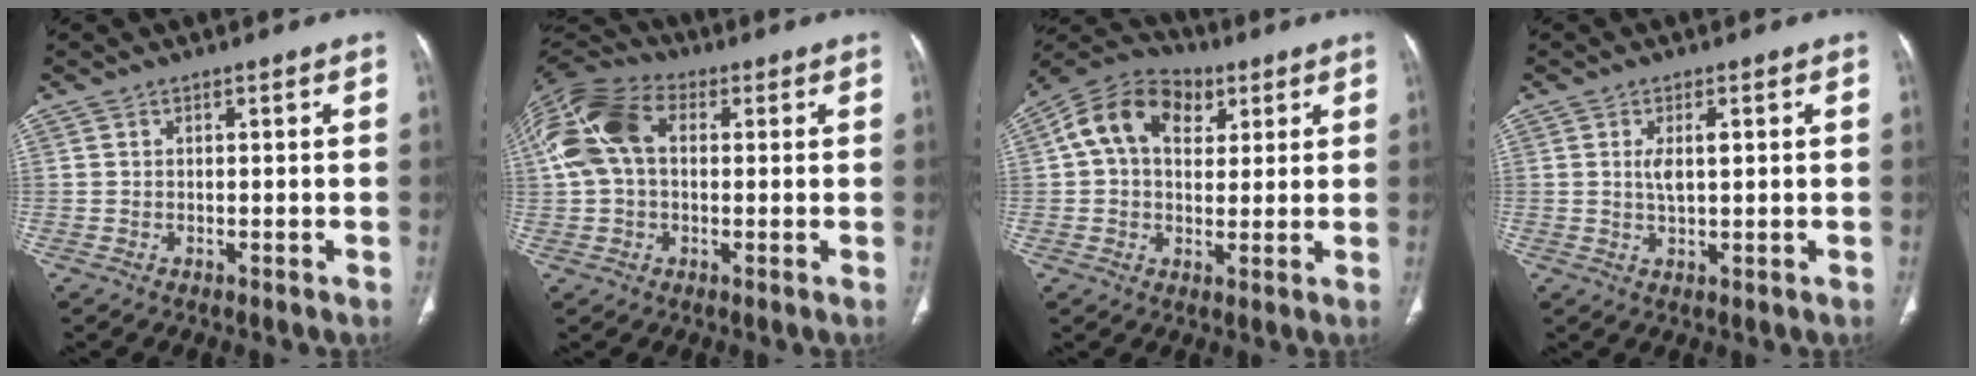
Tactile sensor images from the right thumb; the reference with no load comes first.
{"total": 14.8, "force": [2.6, 9.8, 10.8], "torque": [-0.228, 0.040, 0.039]}
{"total": 13.9, "force": [4.4, 9.6, 9.0], "torque": [-0.138, 0.017, 0.068]}
{"total": 3.5, "force": [0.7, 1.3, 3.2], "torque": [-0.061, -0.004, 0.014]}